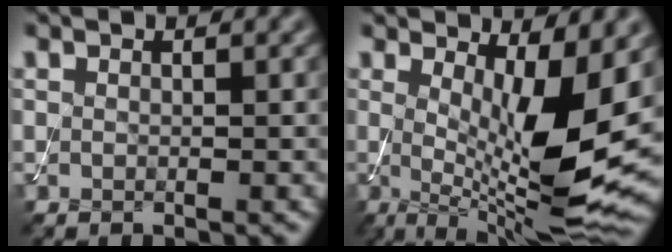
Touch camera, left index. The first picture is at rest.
{"total": 11.2, "force": [1.0, 3.2, 10.7], "torque": [-0.162, -0.025, 0.021]}